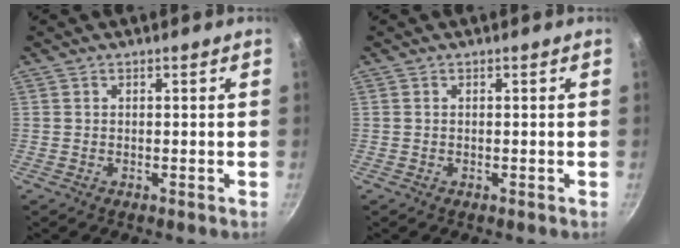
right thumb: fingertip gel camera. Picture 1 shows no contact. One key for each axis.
{"total": 0.0}